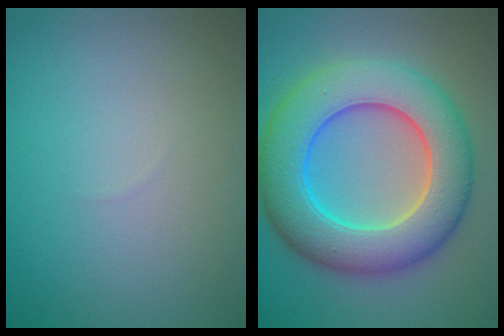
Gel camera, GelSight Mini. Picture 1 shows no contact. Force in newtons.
{"total": 10.8, "press": 10.8, "slide": 0.3}